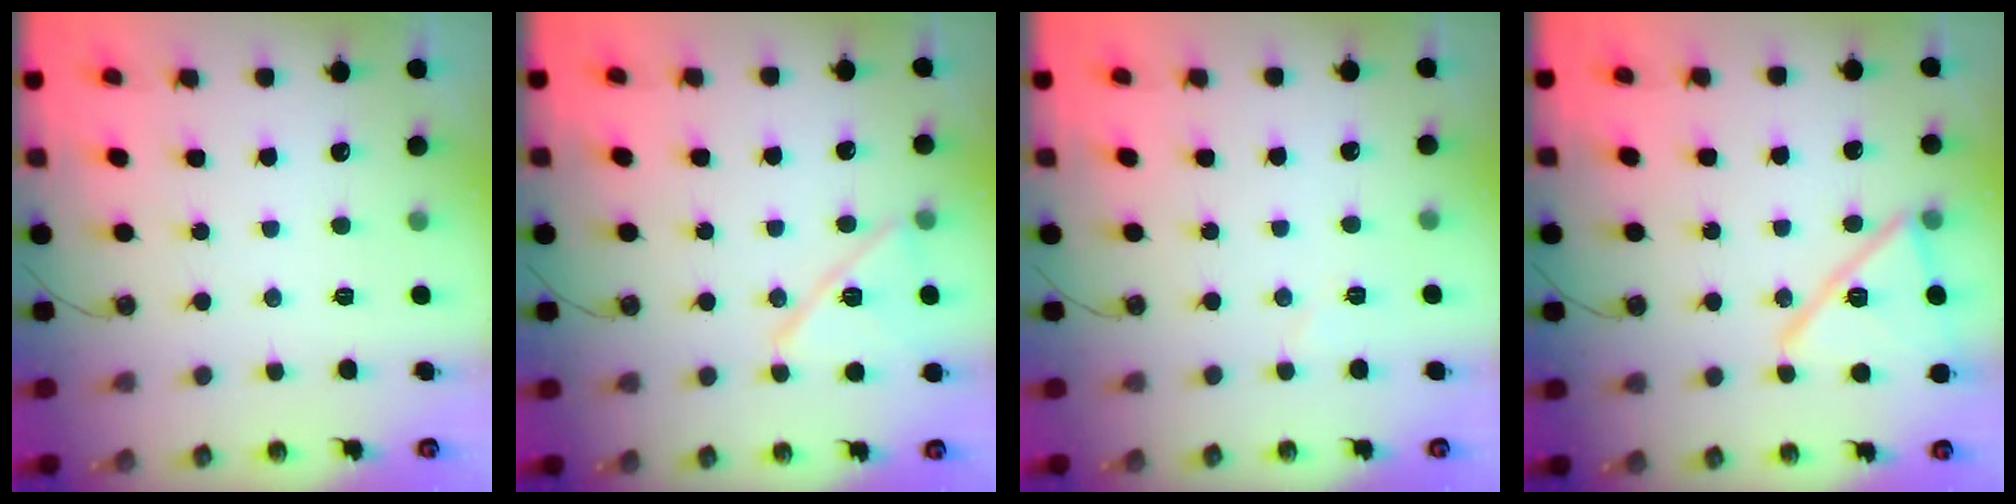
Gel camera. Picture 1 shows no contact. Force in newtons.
{"total": 13.2, "press": 13.2, "slide": 0.6}
{"total": 3.4, "press": 3.0, "slide": 1.6}
{"total": 15.4, "press": 15.4, "slide": 0.5}